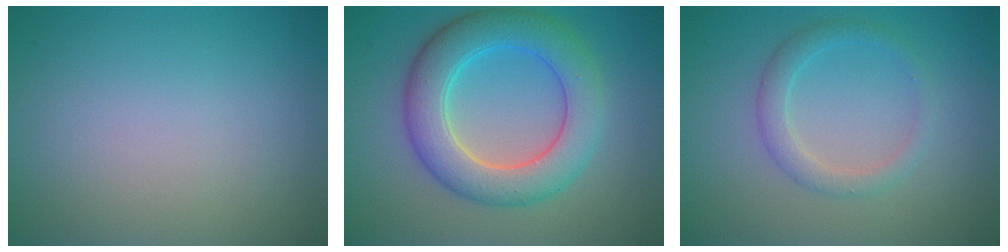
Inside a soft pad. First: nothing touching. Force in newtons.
{"total": 7.1, "press": 7.1, "slide": 0.4}
{"total": 2.2, "press": 2.2, "slide": 0.0}